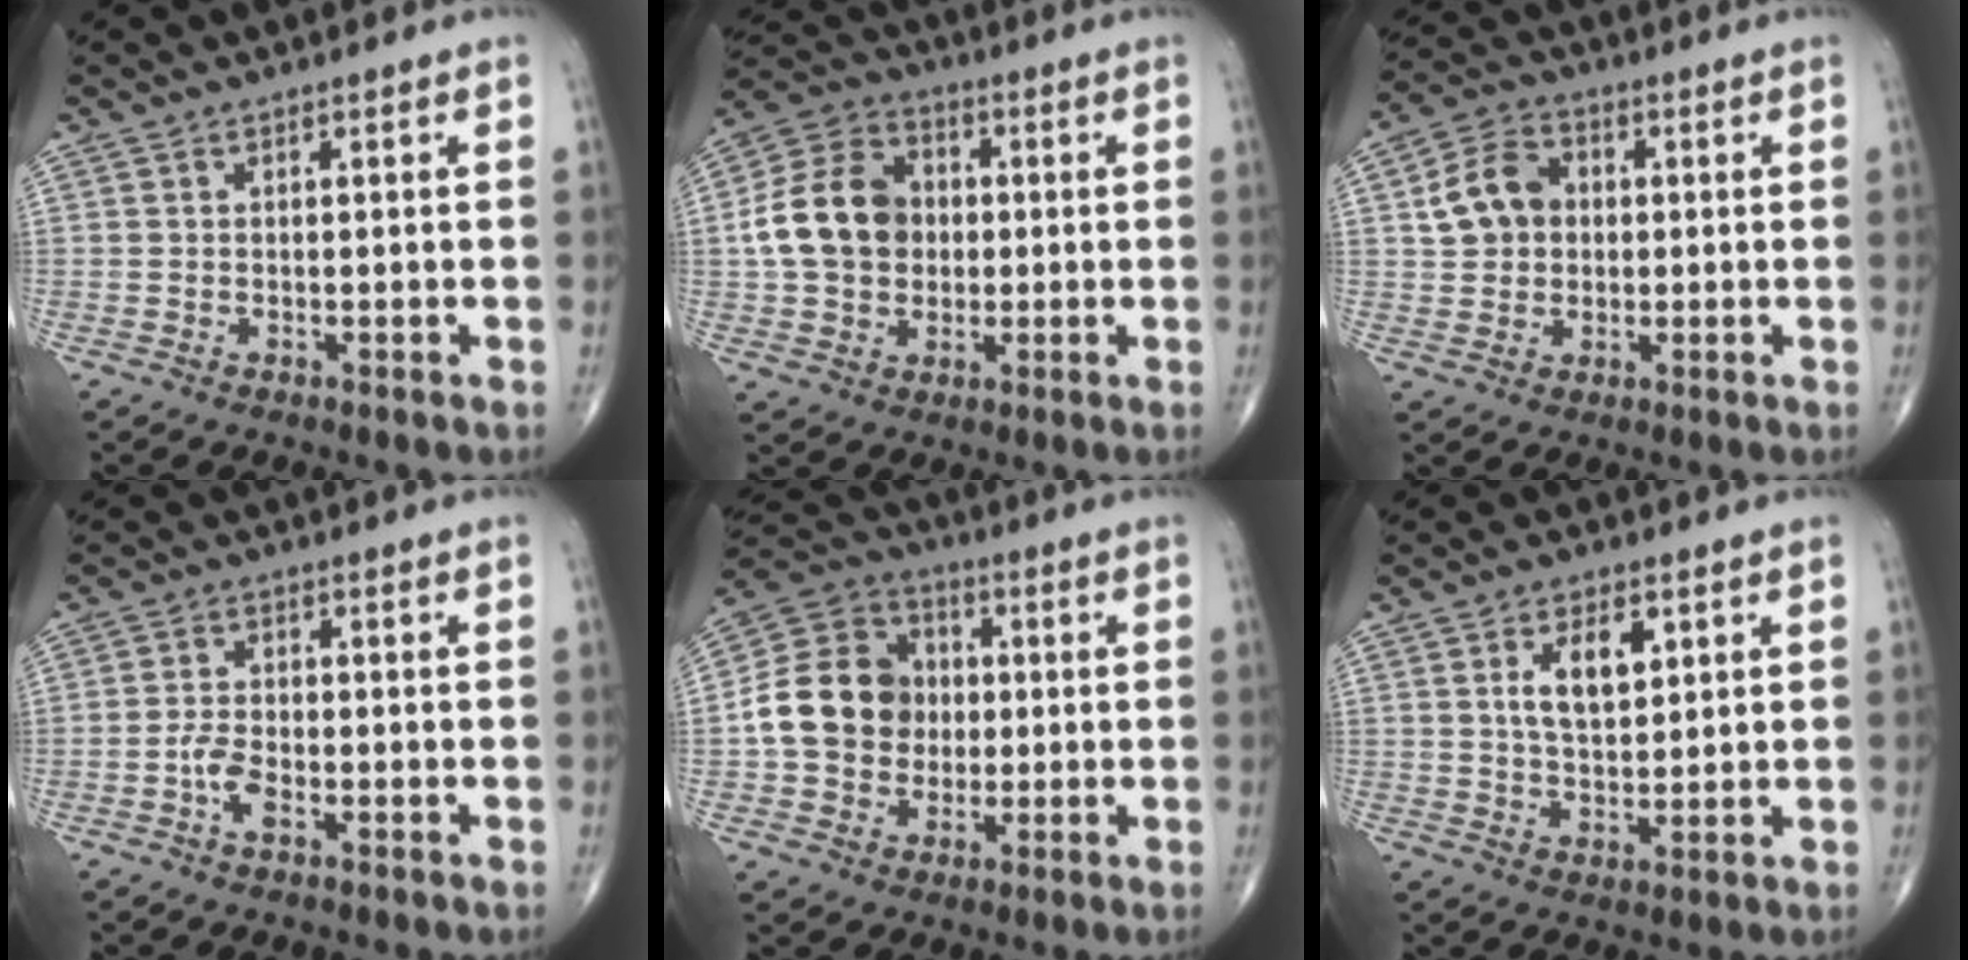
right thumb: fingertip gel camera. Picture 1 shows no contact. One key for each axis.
{"total": 13.9, "fx": 0.3, "fy": 11.0, "fz": 8.4, "tx": -0.134, "ty": 0.024, "tz": 0.001}
{"total": 8.8, "fx": 1.1, "fy": 7.1, "fz": 5.1, "tx": -0.073, "ty": 0.014, "tz": 0.013}
{"total": 3.7, "fx": -1.7, "fy": 1.5, "fz": 2.9, "tx": -0.060, "ty": 0.012, "tz": -0.036}
{"total": 14.2, "fx": -0.4, "fy": 12.0, "fz": 7.6, "tx": -0.115, "ty": 0.028, "tz": -0.013}
{"total": 7.2, "fx": 2.5, "fy": 3.7, "fz": 5.7, "tx": -0.085, "ty": -0.012, "tz": 0.046}